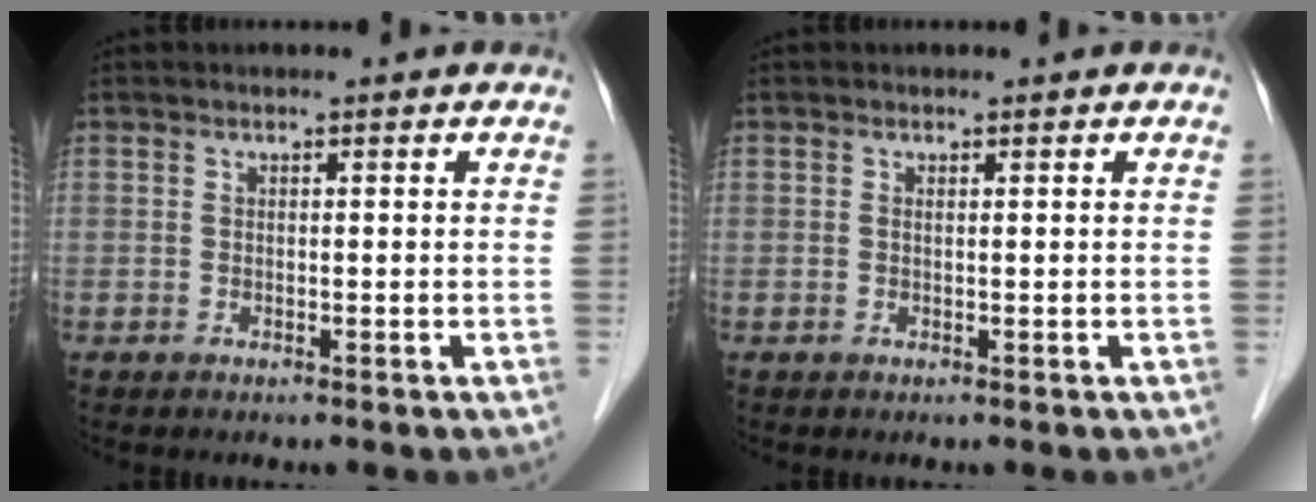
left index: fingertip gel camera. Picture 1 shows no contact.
{"total": 0.0}